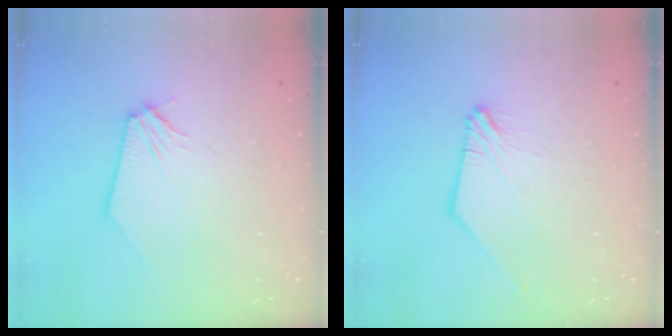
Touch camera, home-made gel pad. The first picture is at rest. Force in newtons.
{"total": 1.1, "press": 1.0, "slide": 0.3}